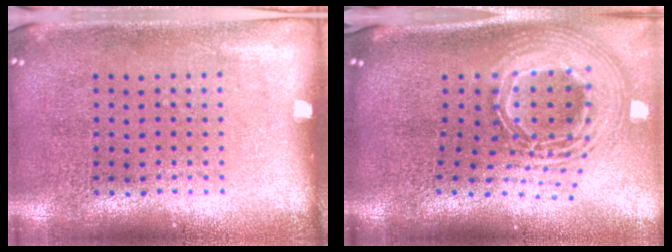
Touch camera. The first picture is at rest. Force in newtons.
{"total": 2.8, "press": 2.0, "slide": 2.0}